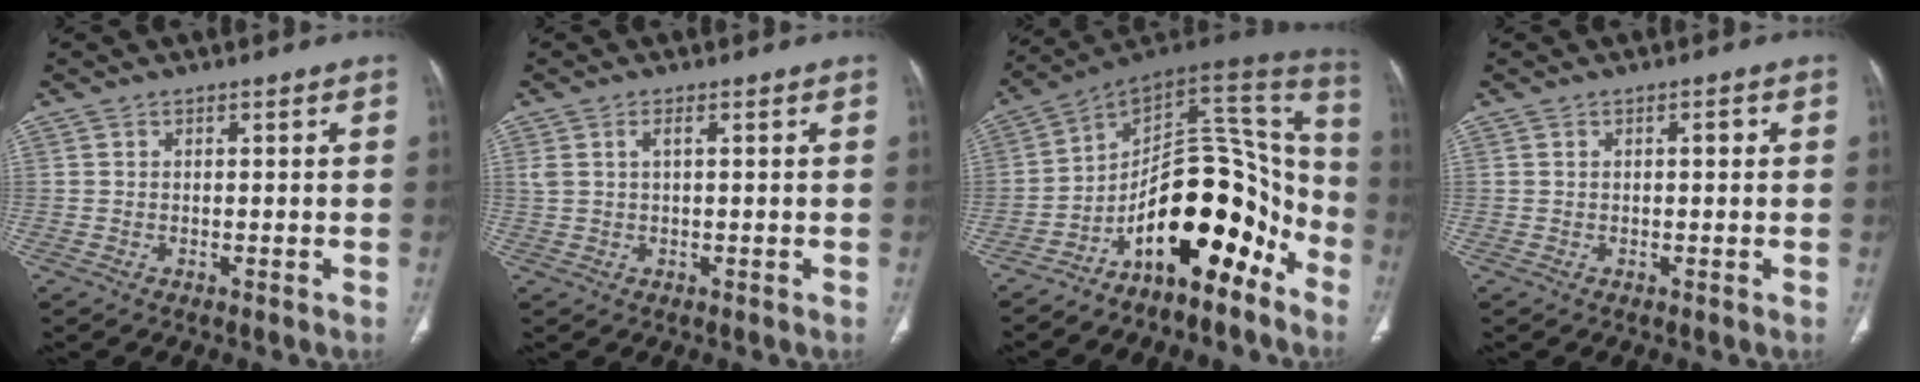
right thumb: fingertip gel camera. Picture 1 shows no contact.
{"total": 2.2, "force": [0.7, 0.8, 1.9], "torque": [-0.050, 0.011, 0.021]}
{"total": 19.2, "force": [-10.8, 8.7, 13.3], "torque": [-0.141, 0.137, -0.174]}
{"total": 1.0, "force": [0.1, 0.4, 0.9], "torque": [-0.010, 0.003, 0.001]}